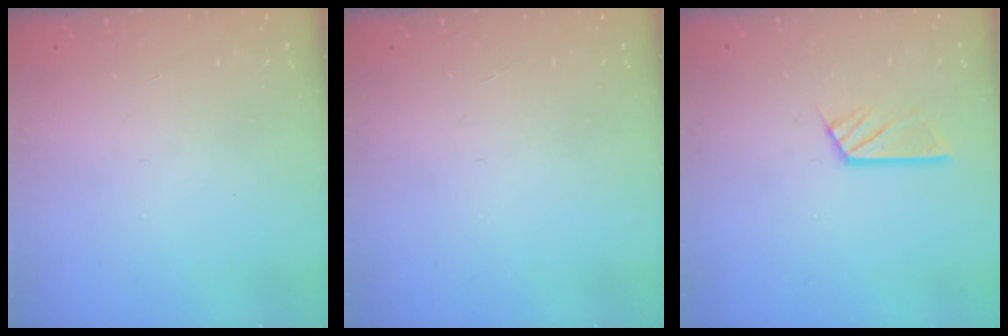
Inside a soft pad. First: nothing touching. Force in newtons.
{"total": 0.0}
{"total": 5.8, "press": 5.8, "slide": 0.3}